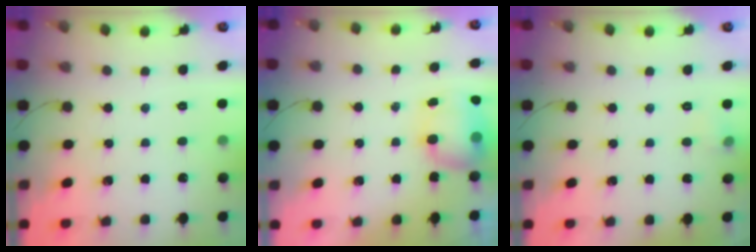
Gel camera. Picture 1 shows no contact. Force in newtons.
{"total": 8.4, "press": 7.9, "slide": 2.6}
{"total": 3.9, "press": 3.8, "slide": 1.0}